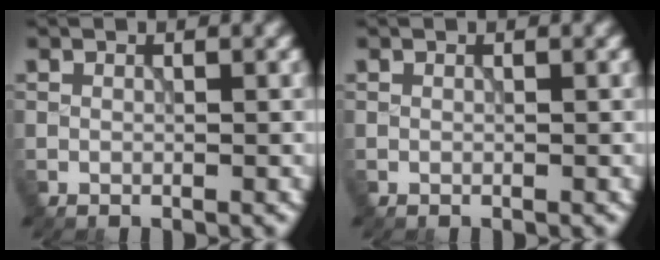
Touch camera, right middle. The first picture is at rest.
{"total": 0.0}